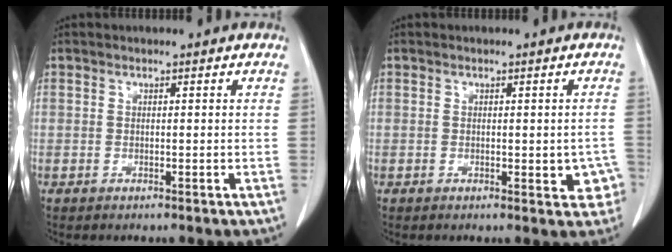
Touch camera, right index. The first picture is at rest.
{"total": 3.9, "force": [-0.8, 1.8, 3.3], "torque": [-0.020, 0.003, -0.007]}